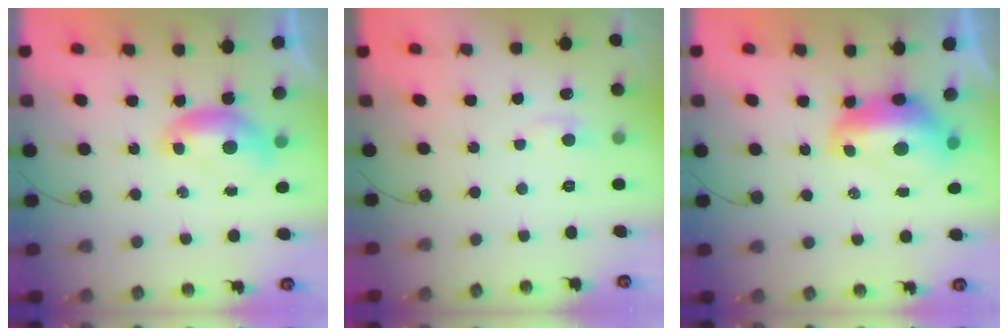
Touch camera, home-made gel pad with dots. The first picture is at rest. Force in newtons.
{"total": 0.9, "press": 0.6, "slide": 0.7}
{"total": 2.9, "press": 2.8, "slide": 0.7}